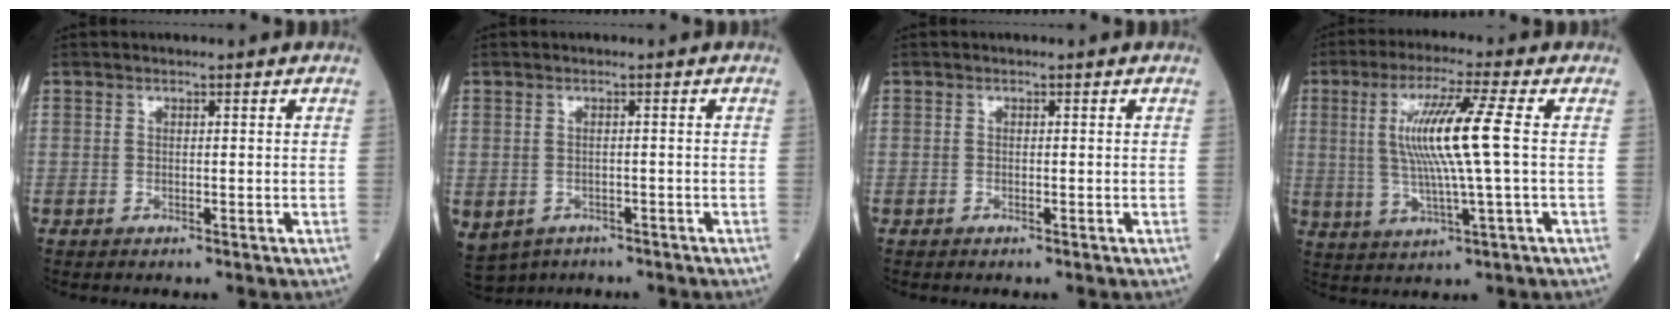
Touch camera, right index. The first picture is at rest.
{"total": 9.5, "force": [-5.9, 6.8, 3.0], "torque": [-0.093, -0.014, -0.077]}
{"total": 0.0}
{"total": 10.7, "force": [1.3, -0.8, 10.6], "torque": [-0.210, 0.002, 0.025]}